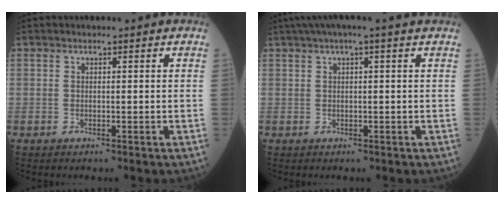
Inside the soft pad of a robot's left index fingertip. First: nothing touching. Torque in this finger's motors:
{"motor_torque": [0.19, -0.36, 0.14, 0.07]}